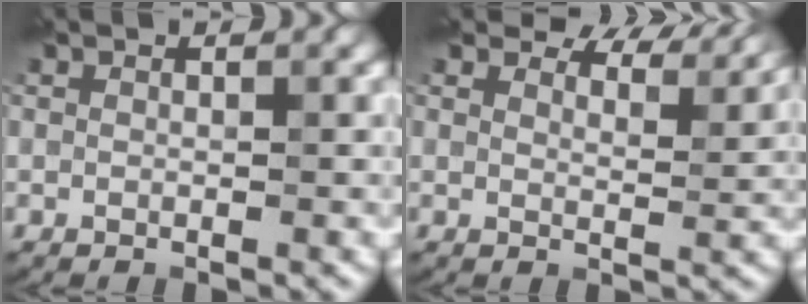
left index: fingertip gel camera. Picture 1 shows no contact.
{"total": 7.0, "force": [6.1, 2.2, 2.7], "torque": [-0.039, 0.004, 0.070]}